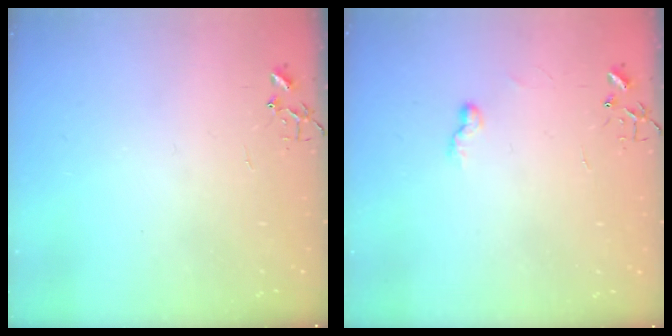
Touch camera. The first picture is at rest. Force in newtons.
{"total": 4.6, "press": 4.6, "slide": 0.6}